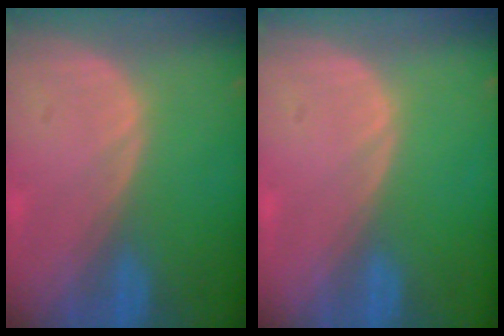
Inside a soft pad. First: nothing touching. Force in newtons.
{"total": 0.0}